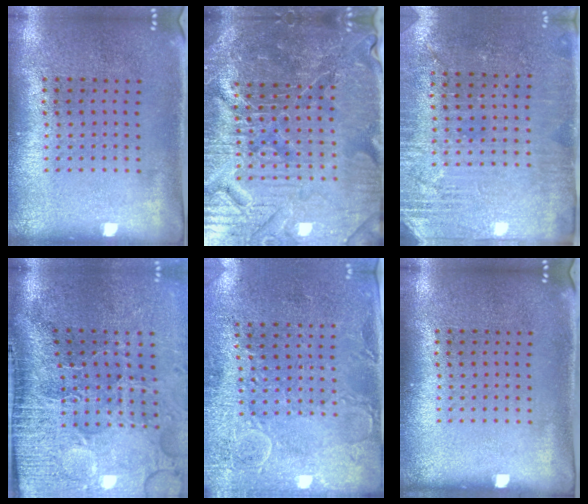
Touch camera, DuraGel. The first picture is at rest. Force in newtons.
{"total": 6.0, "press": 5.5, "slide": 2.3}
{"total": 2.8, "press": 2.7, "slide": 0.8}
{"total": 5.0, "press": 4.0, "slide": 2.9}
{"total": 2.7, "press": 2.4, "slide": 1.2}
{"total": 0.0}